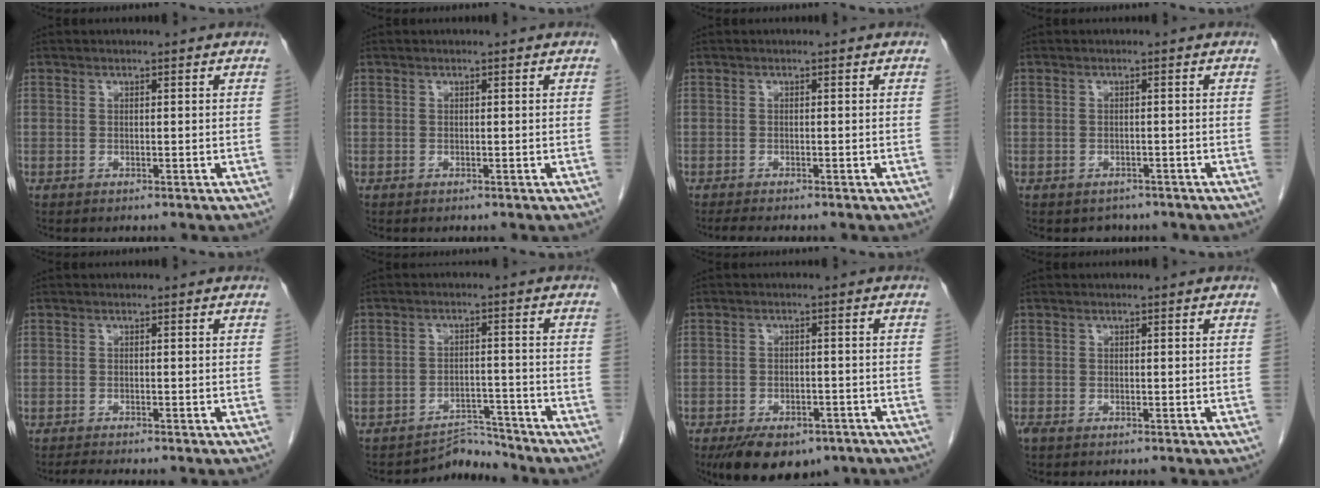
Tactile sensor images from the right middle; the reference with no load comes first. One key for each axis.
{"total": 0.0}
{"total": 2.3, "fx": -2.0, "fy": 0.2, "fz": 1.2, "tx": -0.022, "ty": -0.006, "tz": -0.030}
{"total": 2.3, "fx": -1.7, "fy": 1.4, "fz": 0.1, "tx": -0.008, "ty": 0.004, "tz": -0.024}
{"total": 1.8, "fx": -1.6, "fy": -0.4, "fz": 0.5, "tx": -0.018, "ty": -0.007, "tz": -0.031}
{"total": 4.2, "fx": -4.0, "fy": 0.4, "fz": -1.3, "tx": 0.027, "ty": 0.013, "tz": -0.061}
{"total": 10.8, "fx": -7.6, "fy": 5.3, "fz": 5.6, "tx": -0.087, "ty": -0.002, "tz": -0.111}
{"total": 0.8, "fx": -0.6, "fy": 0.2, "fz": 0.4, "tx": -0.013, "ty": -0.003, "tz": -0.011}